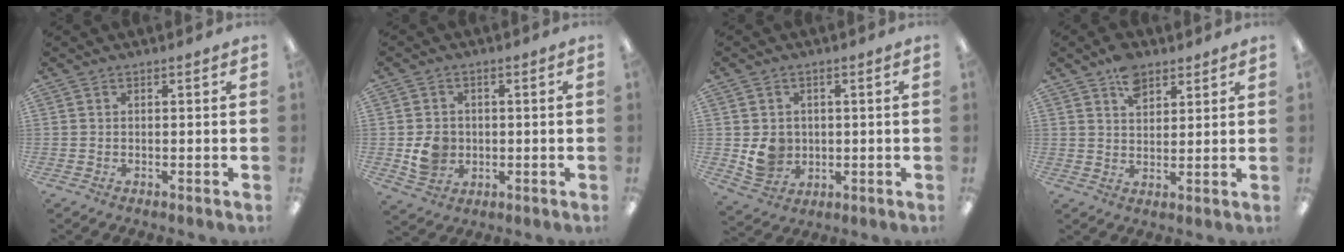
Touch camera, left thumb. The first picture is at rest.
{"total": 6.4, "force": [-0.5, 5.7, 2.8], "torque": [-0.044, 0.002, -0.009]}
{"total": 6.5, "force": [0.4, 6.1, 2.2], "torque": [-0.027, 0.001, 0.011]}
{"total": 6.7, "force": [4.5, 4.0, 3.0], "torque": [-0.042, -0.014, 0.079]}